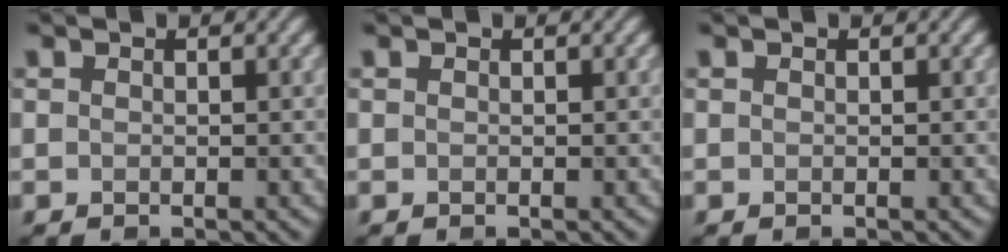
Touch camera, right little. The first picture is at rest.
{"total": 0.0}
{"total": 0.0}